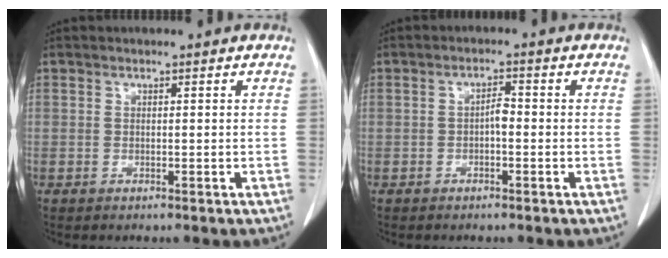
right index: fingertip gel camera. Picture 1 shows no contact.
{"total": 2.0, "force": [-0.5, 0.6, 1.8], "torque": [-0.031, 0.005, -0.009]}